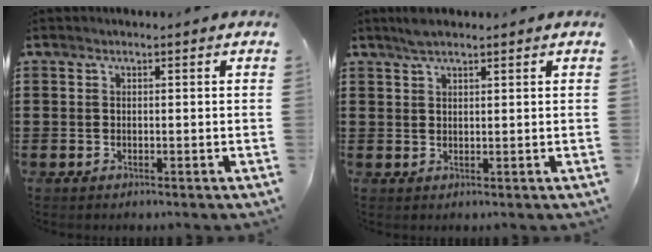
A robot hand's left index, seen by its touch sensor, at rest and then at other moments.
{"total": 2.3, "force": [1.9, 0.6, 1.2], "torque": [-0.027, 0.003, 0.035]}